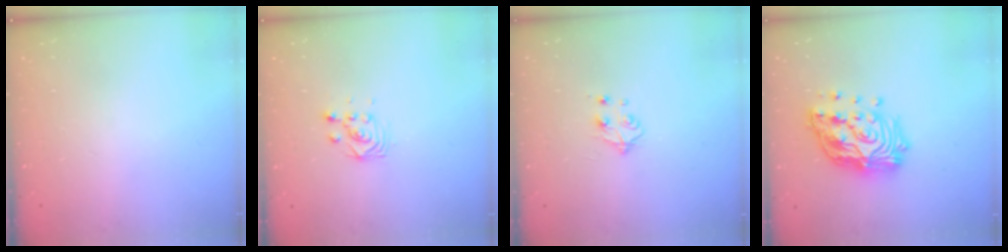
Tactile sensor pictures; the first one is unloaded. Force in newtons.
{"total": 2.8, "press": 2.8, "slide": 0.3}
{"total": 4.9, "press": 4.9, "slide": 0.7}
{"total": 19.2, "press": 19.1, "slide": 1.9}